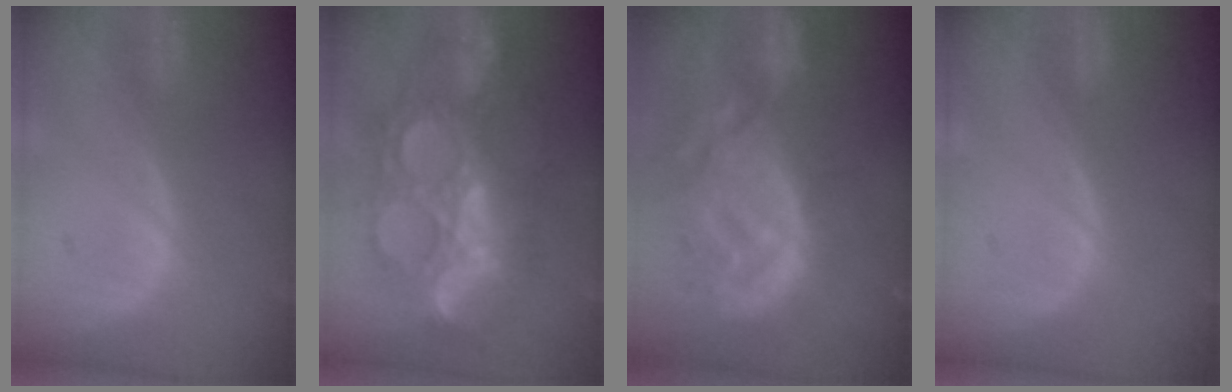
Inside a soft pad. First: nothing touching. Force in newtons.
{"total": 13.6, "press": 13.5, "slide": 1.5}
{"total": 13.4, "press": 11.7, "slide": 6.6}
{"total": 0.0}